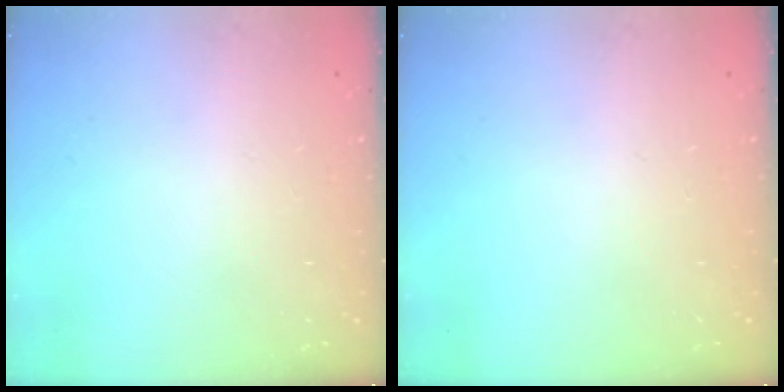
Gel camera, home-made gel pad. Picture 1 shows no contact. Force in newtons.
{"total": 0.0}